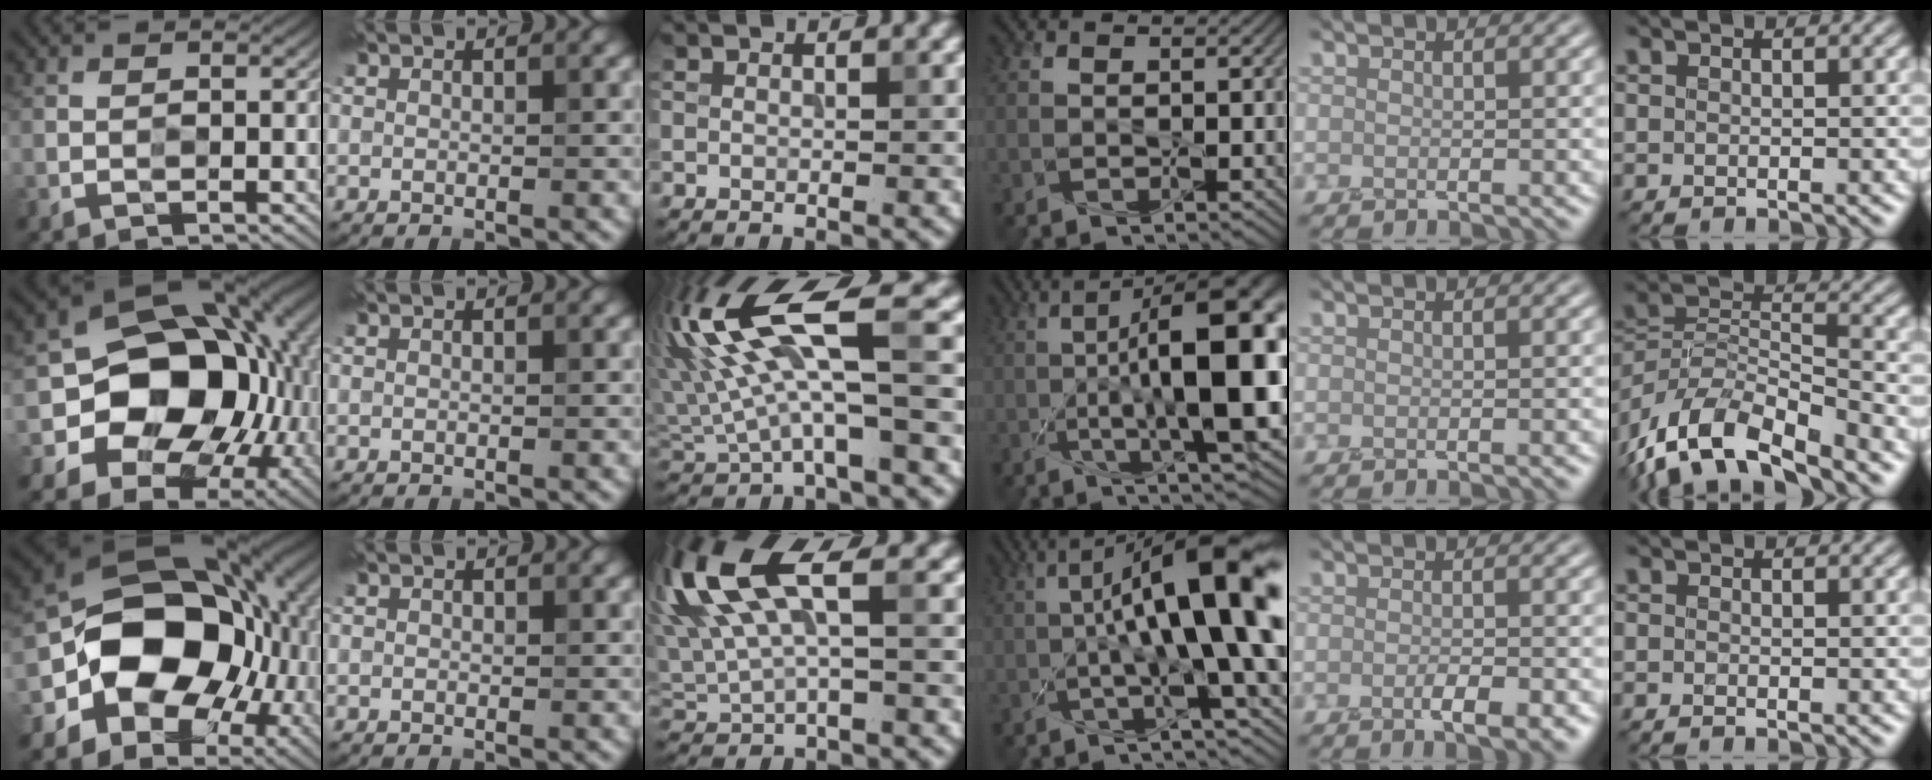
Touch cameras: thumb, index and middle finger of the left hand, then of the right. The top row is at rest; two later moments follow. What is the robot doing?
{"motion": "screw", "object": "medicine bottle"}